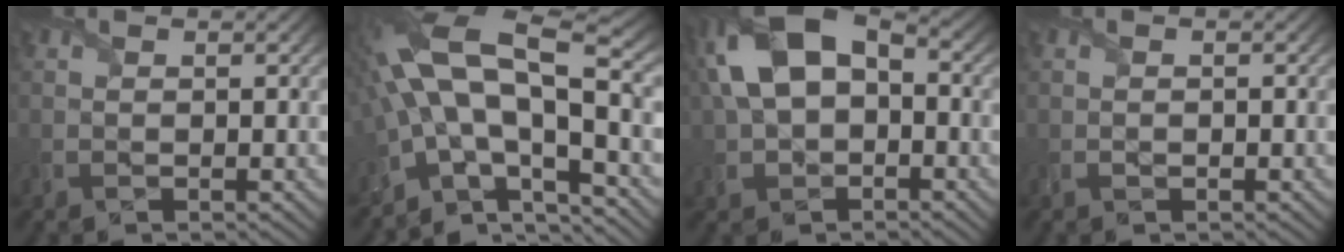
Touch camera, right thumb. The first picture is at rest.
{"total": 16.5, "force": [-1.9, 6.9, 14.9], "torque": [-0.284, 0.010, -0.040]}
{"total": 12.9, "force": [1.1, 8.5, 9.7], "torque": [-0.220, 0.006, 0.010]}
{"total": 0.0}